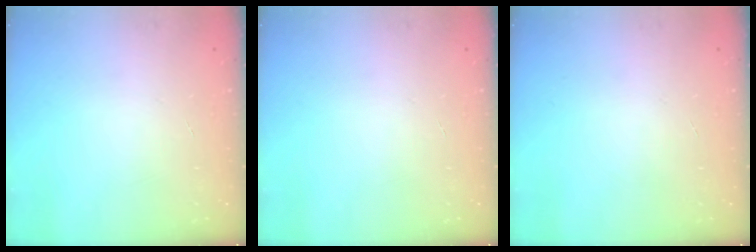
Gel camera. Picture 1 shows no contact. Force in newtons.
{"total": 0.0}
{"total": 0.0}